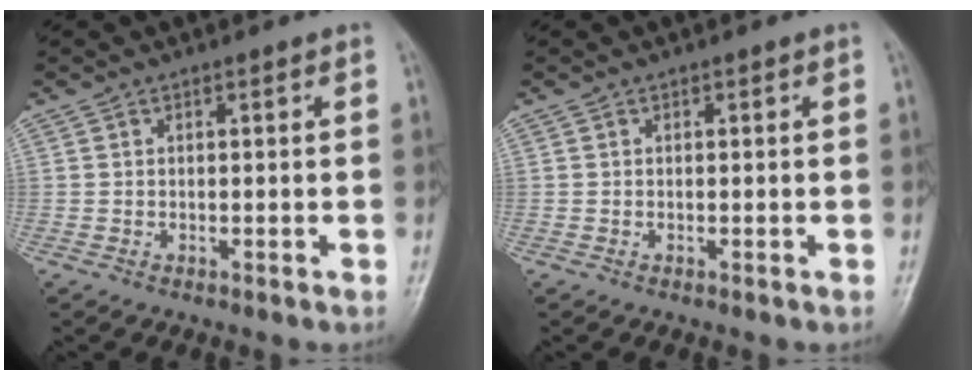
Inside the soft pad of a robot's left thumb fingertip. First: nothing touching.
{"total": 0.0}